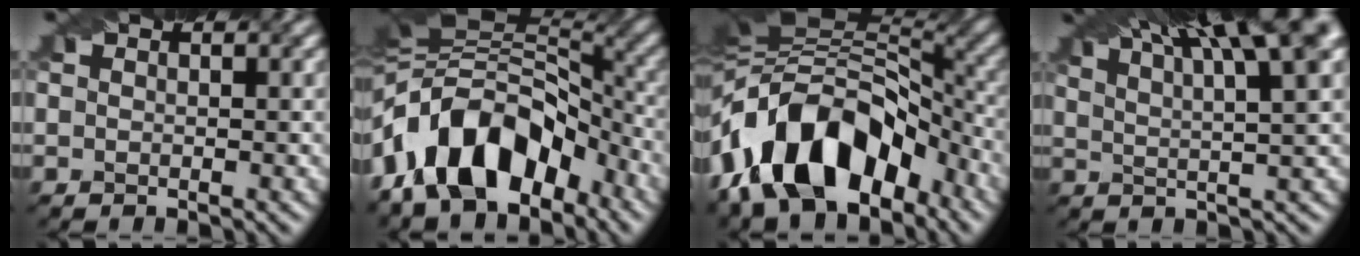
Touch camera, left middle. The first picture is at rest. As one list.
[{"total": 12.7, "force": [-5.1, 7.2, 9.2], "torque": [-0.141, 0.024, -0.098]}, {"total": 14.1, "force": [-5.5, 7.6, 10.4], "torque": [-0.163, 0.019, -0.105]}, {"total": 14.1, "force": [8.7, 4.1, 10.2], "torque": [-0.128, 0.049, 0.094]}]